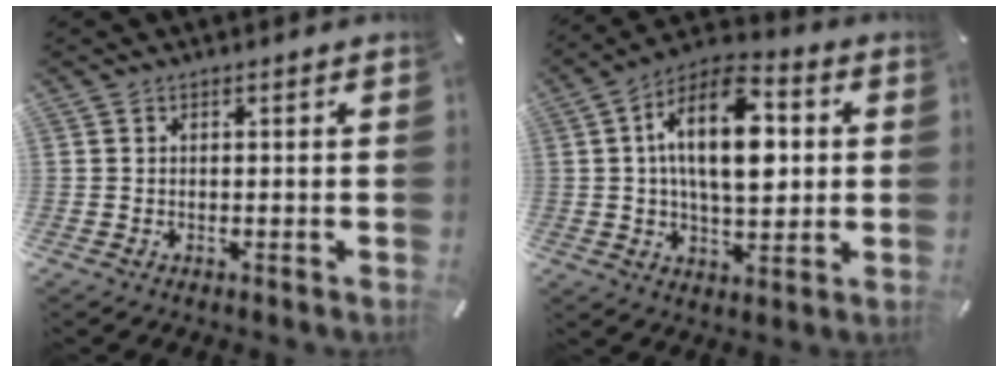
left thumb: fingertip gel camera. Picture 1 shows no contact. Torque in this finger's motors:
{"motor_torque": [1.34, 2.62, 1.52, -1.25, 0.68]}